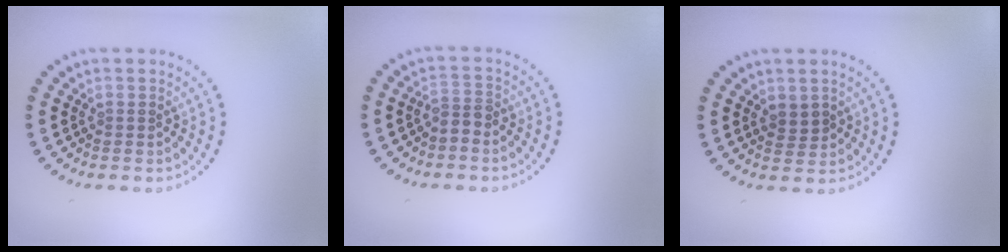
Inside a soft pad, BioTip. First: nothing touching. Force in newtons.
{"total": 1.9, "press": 1.3, "slide": 1.3}
{"total": 0.9, "press": 0.8, "slide": 0.4}